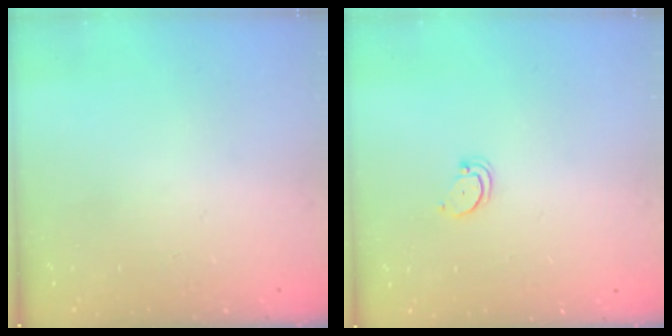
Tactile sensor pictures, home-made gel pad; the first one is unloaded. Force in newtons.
{"total": 2.5, "press": 2.5, "slide": 0.2}